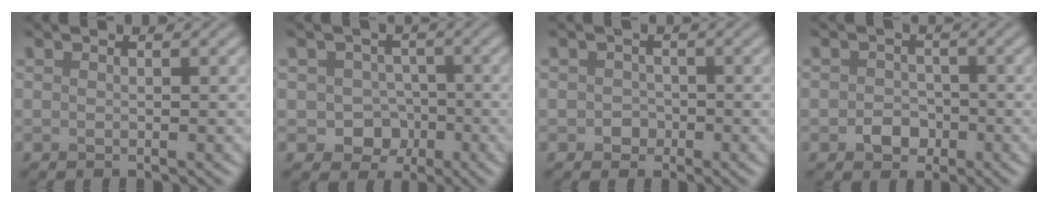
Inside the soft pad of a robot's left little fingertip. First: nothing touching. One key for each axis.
{"total": 3.8, "fx": -0.9, "fy": 3.3, "fz": 1.7, "tx": -0.005, "ty": -0.003, "tz": -0.022}
{"total": 1.2, "fx": -0.4, "fy": 1.1, "fz": 0.3, "tx": 0.000, "ty": -0.001, "tz": -0.009}
{"total": 2.3, "fx": -0.9, "fy": 1.8, "fz": 1.0, "tx": -0.011, "ty": 0.000, "tz": -0.021}